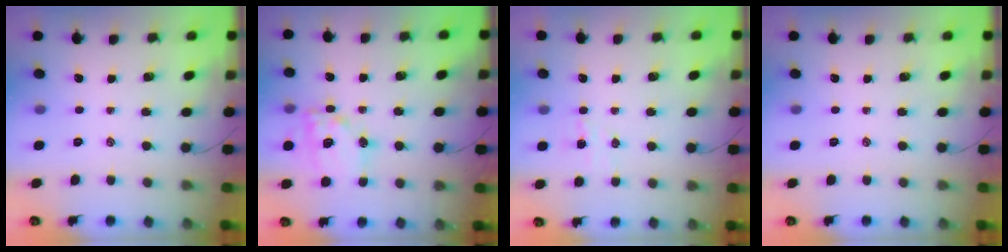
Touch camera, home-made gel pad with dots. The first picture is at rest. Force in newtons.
{"total": 15.5, "press": 15.2, "slide": 3.1}
{"total": 4.0, "press": 3.8, "slide": 1.2}
{"total": 0.0}